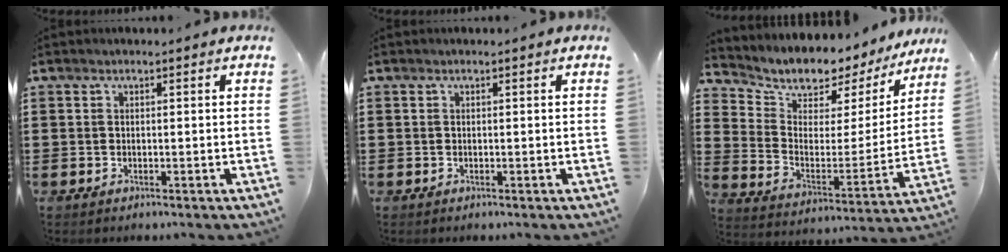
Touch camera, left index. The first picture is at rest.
{"total": 0.0}
{"total": 5.6, "force": [5.2, 2.1, 0.0], "torque": [-0.025, -0.051, 0.081]}